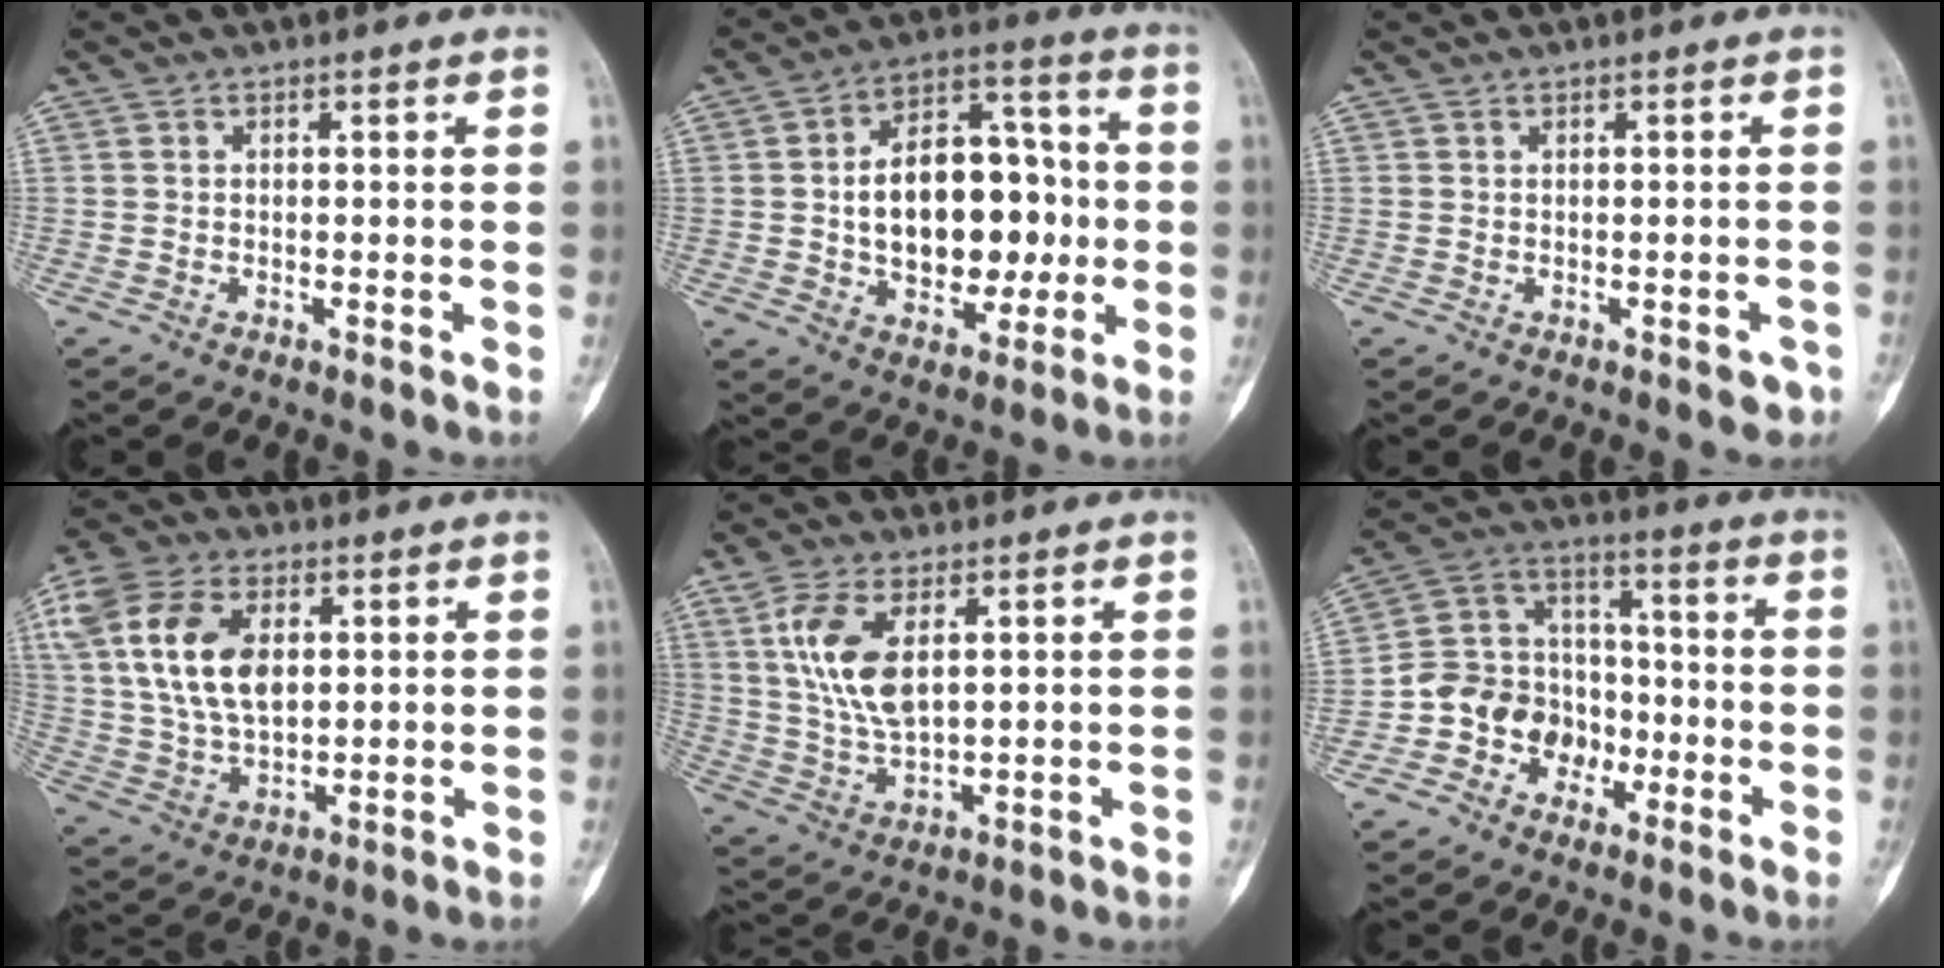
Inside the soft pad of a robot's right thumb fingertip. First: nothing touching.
{"total": 19.0, "force": [-0.5, 12.2, 14.6], "torque": [-0.181, 0.031, -0.002]}
{"total": 1.7, "force": [-0.8, 0.9, 1.1], "torque": [0.000, 0.009, -0.006]}
{"total": 18.8, "force": [5.0, 11.8, 13.8], "torque": [-0.290, -0.003, 0.092]}
{"total": 10.2, "force": [3.5, 4.7, 8.4], "torque": [-0.173, -0.013, 0.077]}
{"total": 11.8, "force": [-4.7, 10.0, 4.1], "torque": [-0.029, 0.071, -0.089]}